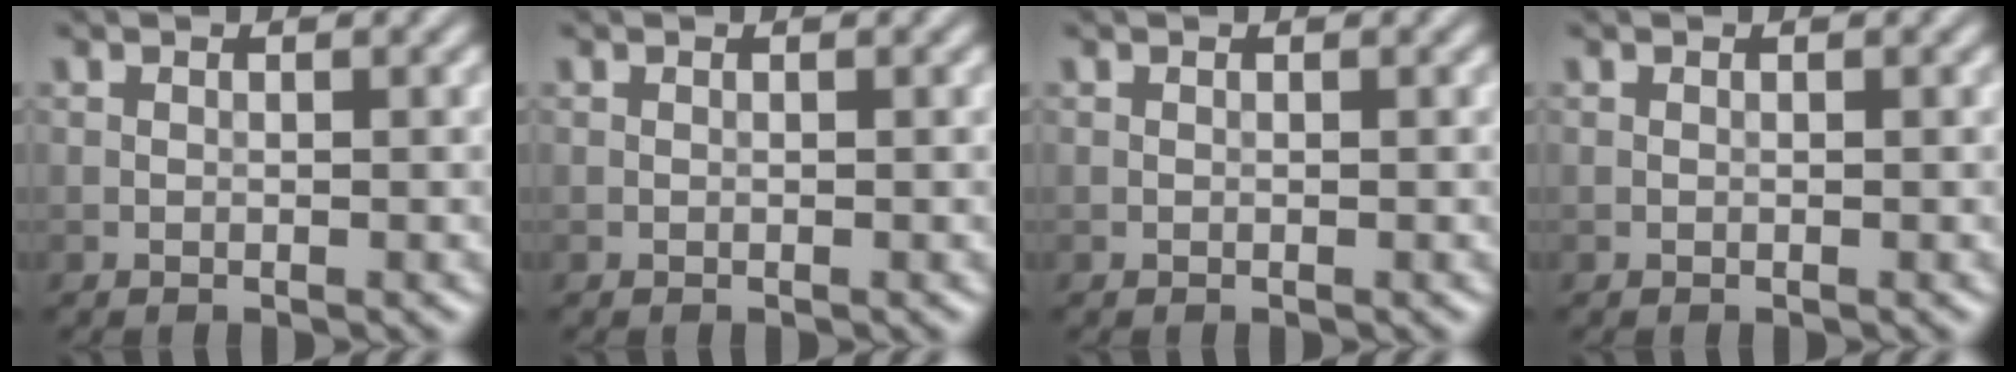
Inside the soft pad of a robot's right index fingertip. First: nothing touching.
{"total": 0.0}
{"total": 0.0}
{"total": 0.0}